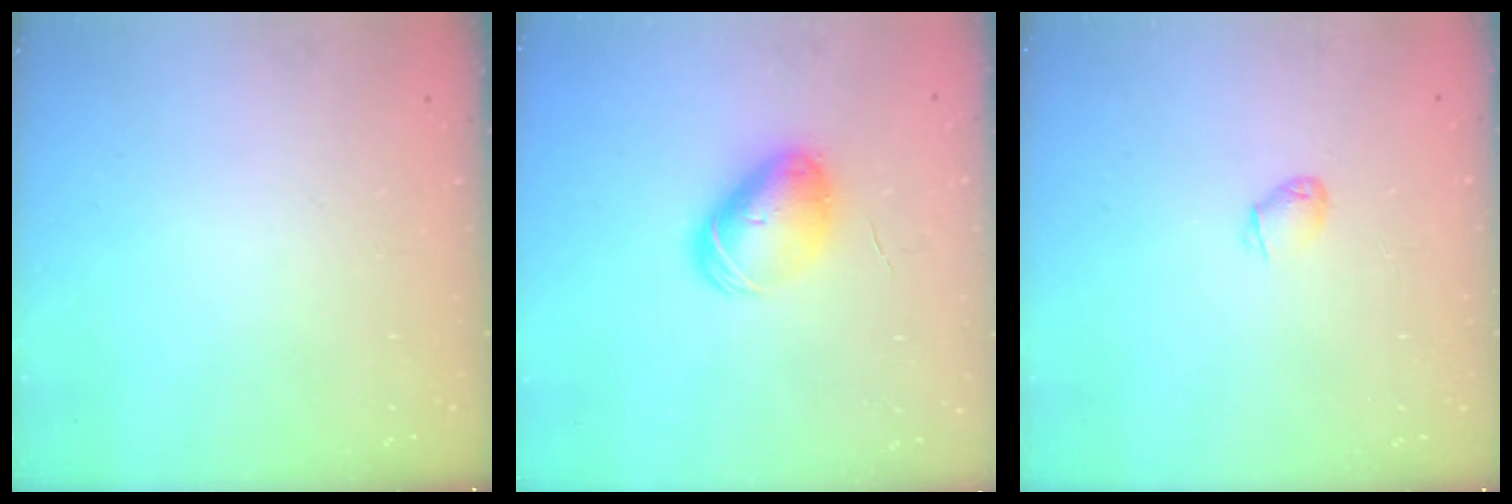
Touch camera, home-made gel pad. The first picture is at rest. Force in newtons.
{"total": 9.2, "press": 9.0, "slide": 1.7}
{"total": 2.3, "press": 2.3, "slide": 0.5}